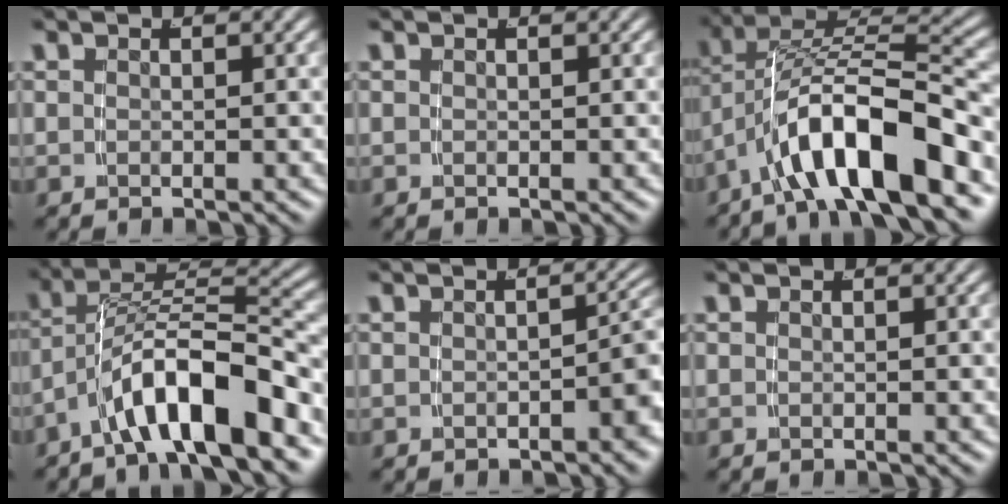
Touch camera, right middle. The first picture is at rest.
{"total": 0.0}
{"total": 9.1, "force": [-2.2, 4.8, 7.4], "torque": [-0.144, -0.007, -0.032]}
{"total": 7.2, "force": [-3.3, 2.8, 5.7], "torque": [-0.094, 0.005, -0.053]}
{"total": 2.7, "force": [-1.3, 1.1, 2.1], "torque": [-0.017, 0.002, -0.021]}
{"total": 0.0}